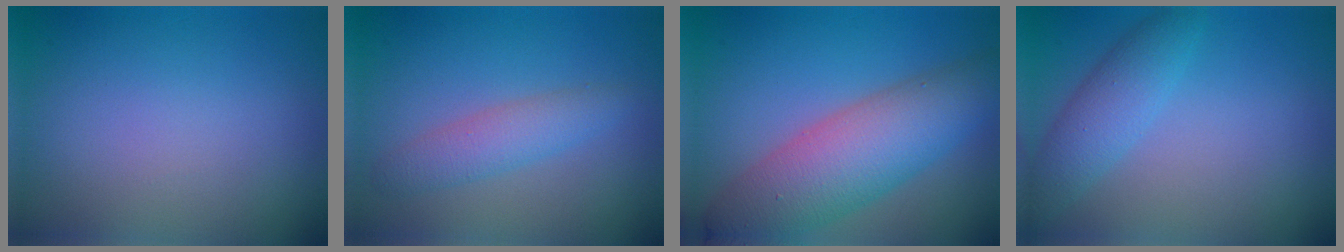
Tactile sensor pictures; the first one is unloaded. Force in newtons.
{"total": 2.6, "press": 2.6, "slide": 0.1}
{"total": 8.2, "press": 8.2, "slide": 0.2}
{"total": 3.3, "press": 3.3, "slide": 0.1}